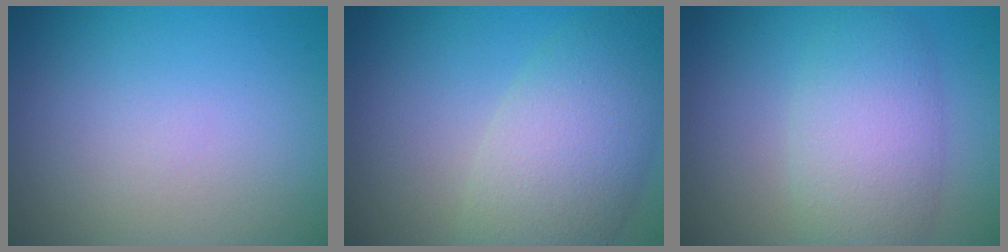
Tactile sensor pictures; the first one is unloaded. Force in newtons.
{"total": 7.5, "press": 7.5, "slide": 0.8}
{"total": 5.6, "press": 5.6, "slide": 0.2}